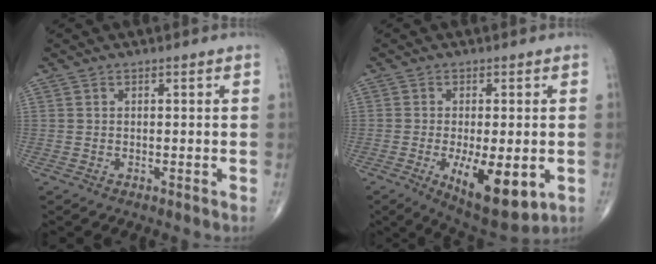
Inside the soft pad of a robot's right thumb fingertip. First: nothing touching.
{"total": 12.3, "force": [-3.4, 4.7, 10.8], "torque": [-0.160, -0.019, -0.040]}